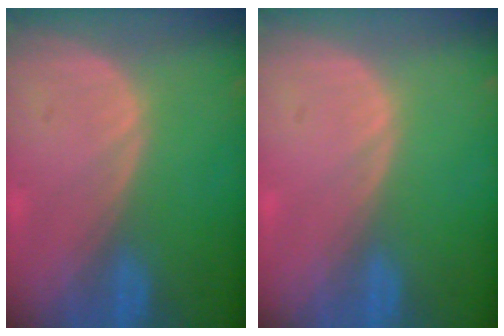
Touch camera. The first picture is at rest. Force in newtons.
{"total": 0.0}